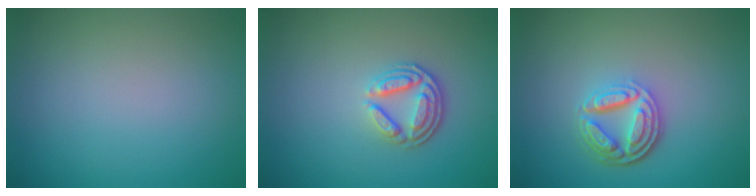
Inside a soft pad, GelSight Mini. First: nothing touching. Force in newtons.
{"total": 3.6, "press": 2.7, "slide": 2.4}
{"total": 4.6, "press": 3.6, "slide": 3.0}